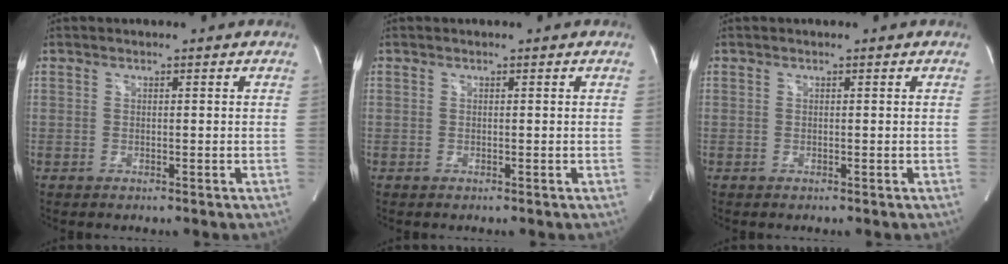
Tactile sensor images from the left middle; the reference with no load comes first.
{"total": 0.0}
{"total": 0.0}